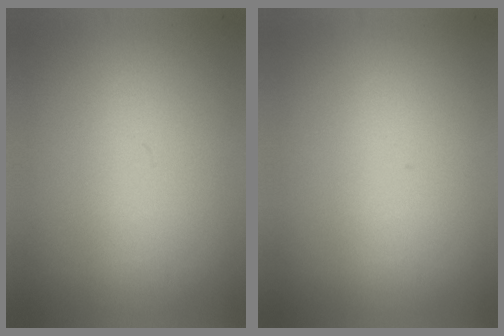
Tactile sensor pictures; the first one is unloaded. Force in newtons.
{"total": 0.0}